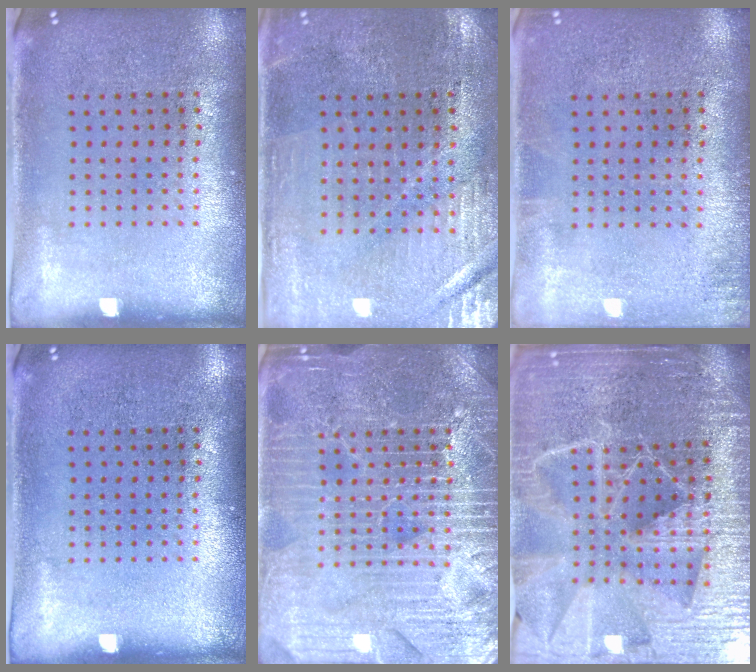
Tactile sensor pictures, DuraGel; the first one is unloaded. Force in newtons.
{"total": 0.7, "press": 0.6, "slide": 0.2}
{"total": 0.9, "press": 0.9, "slide": 0.2}
{"total": 0.0}
{"total": 5.4, "press": 5.3, "slide": 0.6}
{"total": 6.3, "press": 5.5, "slide": 3.2}